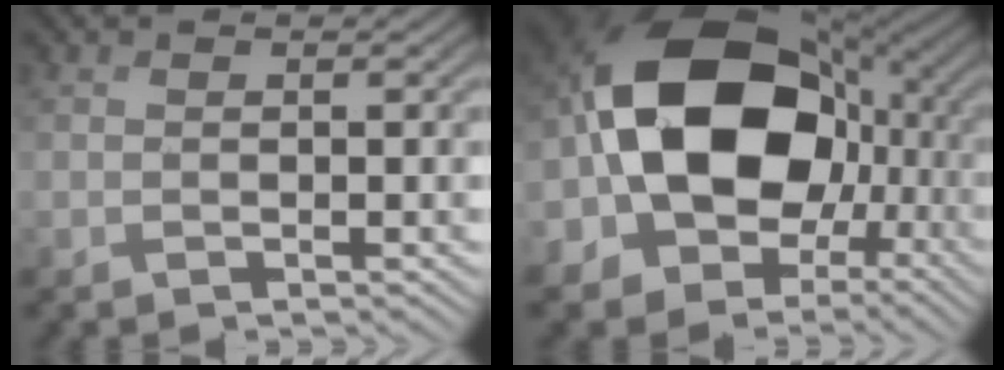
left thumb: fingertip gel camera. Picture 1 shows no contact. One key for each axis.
{"total": 20.4, "fx": -0.6, "fy": 15.0, "fz": 13.9, "tx": -0.286, "ty": -0.012, "tz": -0.009}